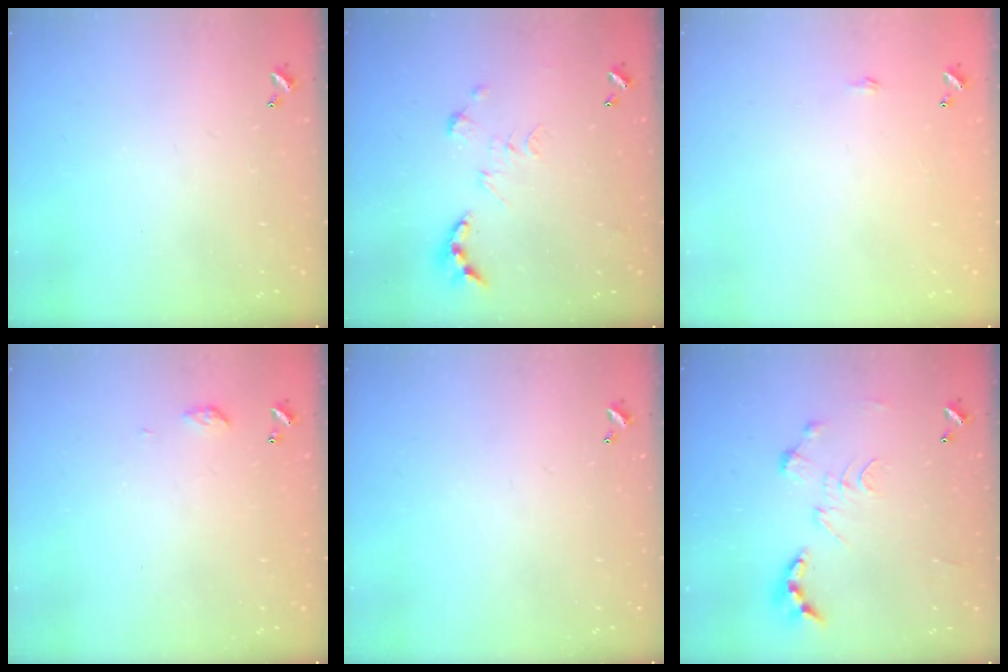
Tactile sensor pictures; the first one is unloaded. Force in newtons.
{"total": 0.0}
{"total": 0.6, "press": 0.6, "slide": 0.2}
{"total": 4.6, "press": 4.5, "slide": 0.6}
{"total": 0.0}
{"total": 0.0}